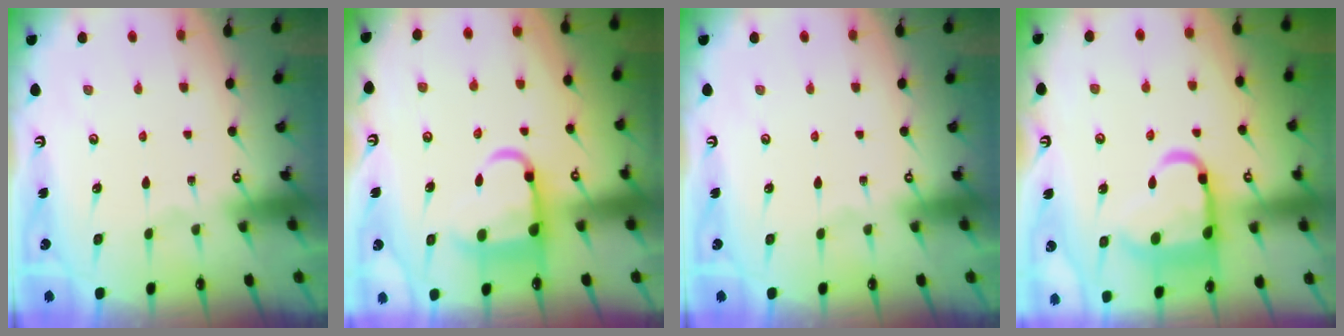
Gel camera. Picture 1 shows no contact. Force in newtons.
{"total": 9.7, "press": 9.6, "slide": 1.2}
{"total": 0.0}
{"total": 15.1, "press": 15.0, "slide": 1.8}